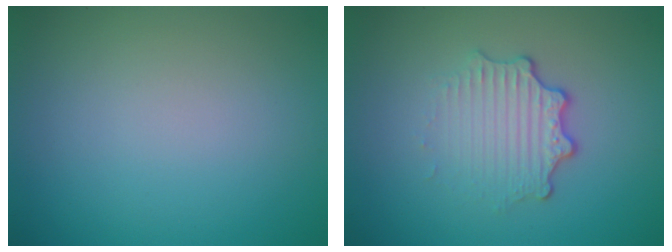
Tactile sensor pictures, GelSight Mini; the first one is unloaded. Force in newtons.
{"total": 3.4, "press": 2.5, "slide": 2.2}